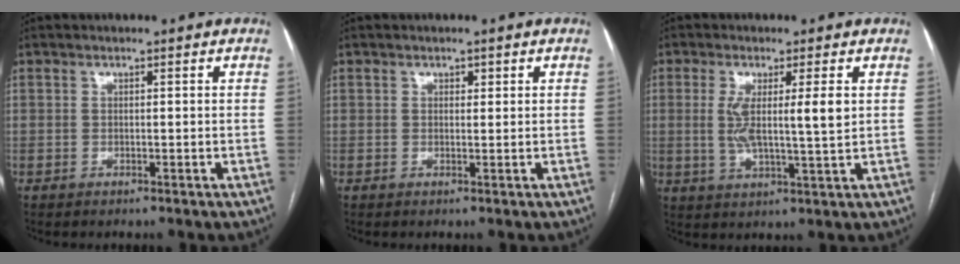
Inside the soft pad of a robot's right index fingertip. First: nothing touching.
{"total": 0.9, "force": [0.5, 0.6, 0.4], "torque": [-0.001, 0.001, 0.005]}
{"total": 7.4, "force": [1.2, 0.4, 7.3], "torque": [-0.136, -0.001, 0.023]}